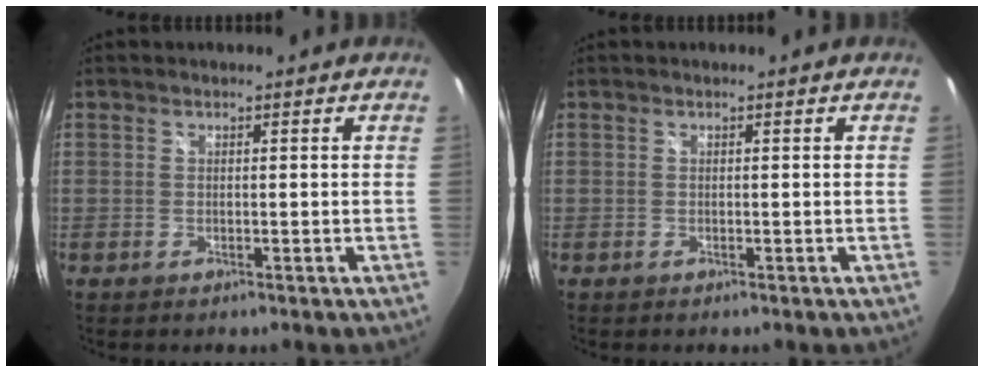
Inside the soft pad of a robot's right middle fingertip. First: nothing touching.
{"total": 0.0}